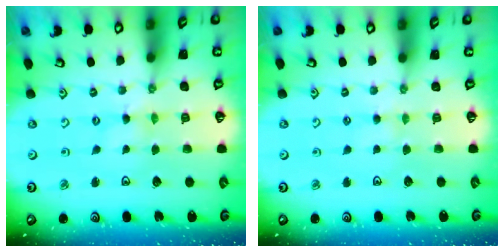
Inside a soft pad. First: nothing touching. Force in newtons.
{"total": 2.3, "press": 2.3, "slide": 0.4}